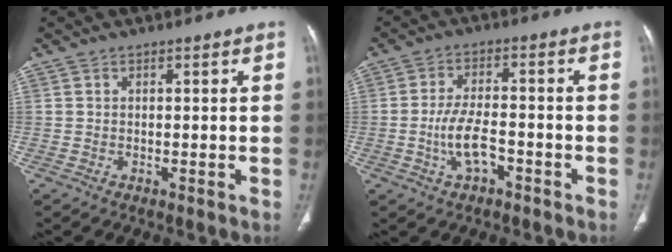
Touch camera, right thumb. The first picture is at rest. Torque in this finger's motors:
{"motor_torque": [2.79, 2.22, 1.18, -0.07, 0.30]}